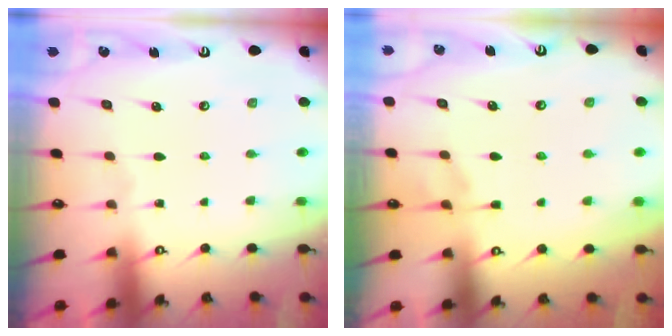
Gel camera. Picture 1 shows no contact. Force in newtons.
{"total": 0.9, "press": 0.2, "slide": 0.9}